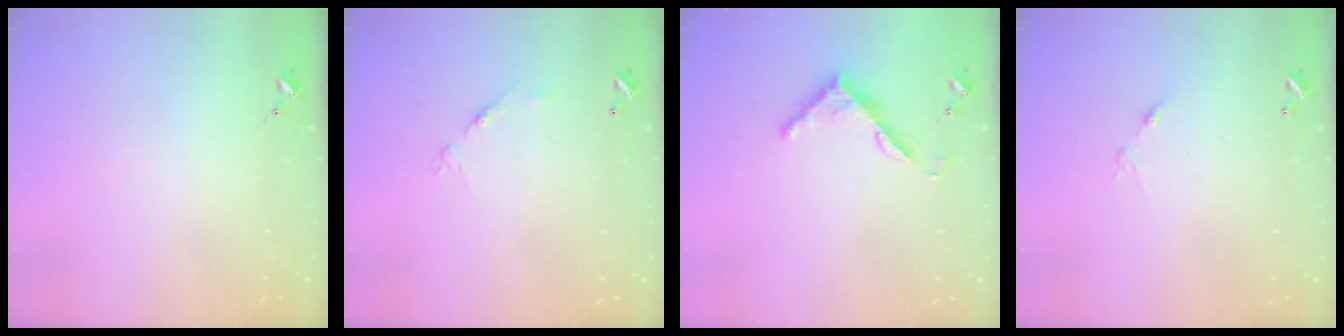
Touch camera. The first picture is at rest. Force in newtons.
{"total": 7.7, "press": 7.7, "slide": 0.4}
{"total": 6.4, "press": 6.3, "slide": 0.6}
{"total": 6.1, "press": 6.1, "slide": 0.6}